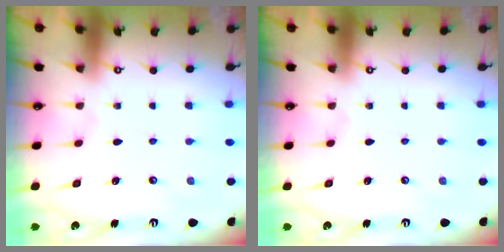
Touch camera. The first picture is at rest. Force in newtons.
{"total": 0.0}